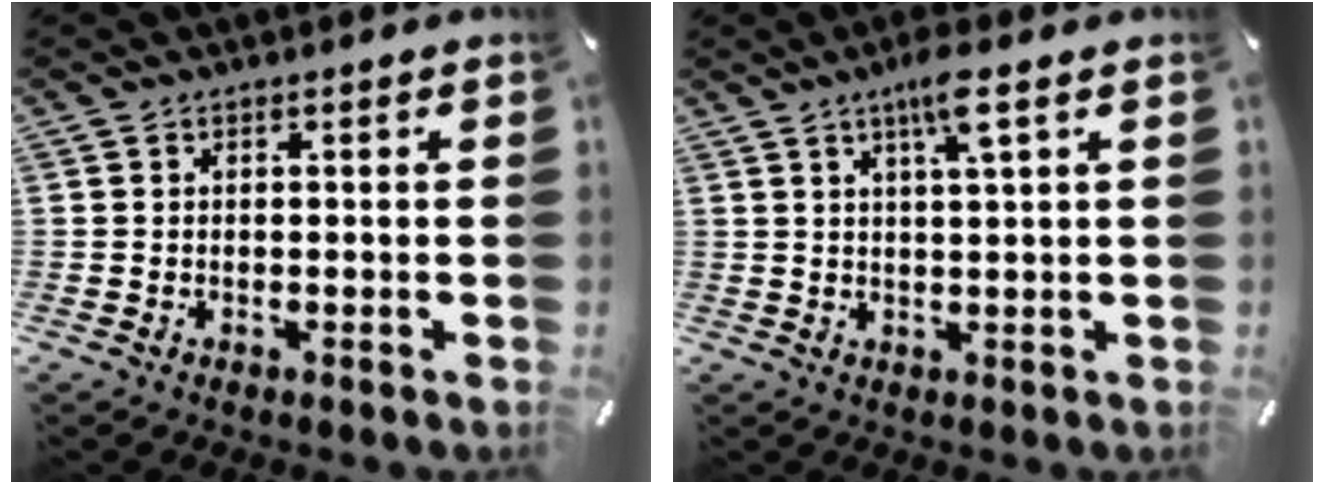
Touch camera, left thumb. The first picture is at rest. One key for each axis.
{"total": 6.2, "fx": 3.3, "fy": 0.6, "fz": 5.2, "tx": -0.101, "ty": 0.001, "tz": 0.052}